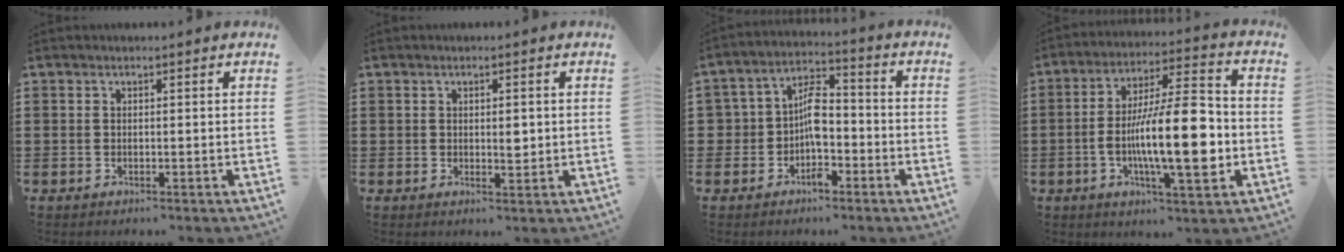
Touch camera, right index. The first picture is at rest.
{"total": 2.1, "force": [0.3, 1.1, 1.7], "torque": [-0.027, 0.002, 0.003]}
{"total": 6.5, "force": [-2.0, 4.2, 4.6], "torque": [-0.086, 0.018, -0.037]}
{"total": 15.7, "force": [-2.7, 4.5, 14.9], "torque": [-0.261, -0.008, -0.049]}